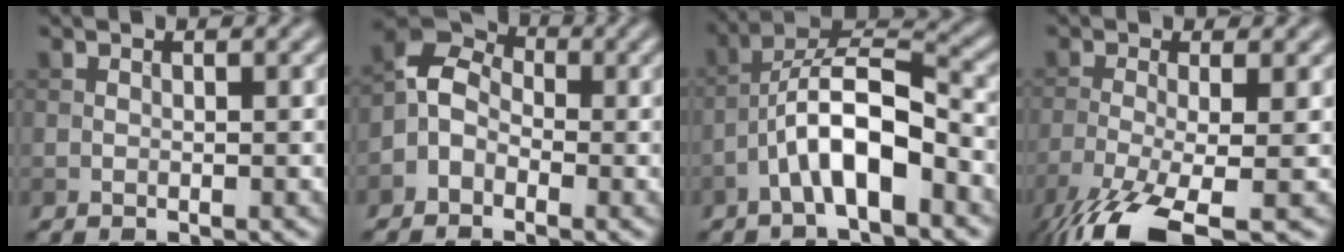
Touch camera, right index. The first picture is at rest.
{"total": 4.2, "force": [-1.6, 3.2, 2.2], "torque": [-0.036, 0.014, -0.042]}
{"total": 7.3, "force": [-3.2, 2.4, 6.1], "torque": [-0.109, 0.023, -0.058]}
{"total": 8.4, "force": [-5.1, 2.1, 6.3], "torque": [-0.117, -0.020, -0.104]}